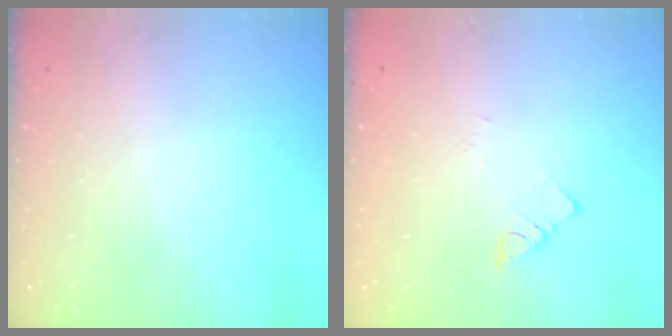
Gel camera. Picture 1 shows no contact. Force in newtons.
{"total": 1.9, "press": 1.9, "slide": 0.1}